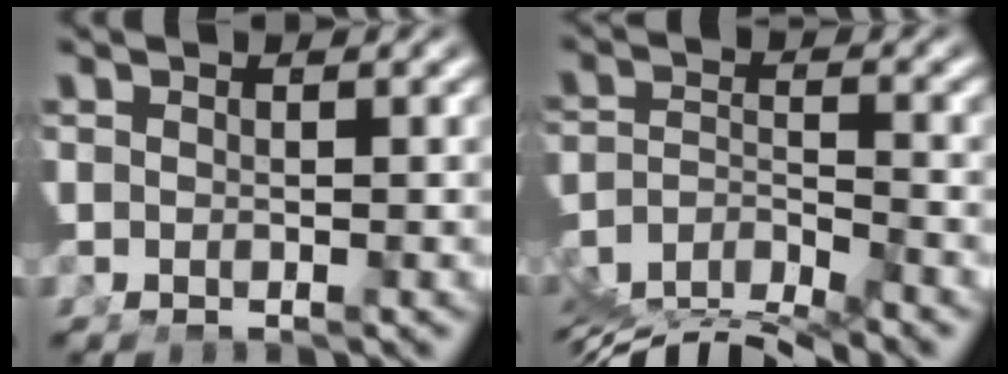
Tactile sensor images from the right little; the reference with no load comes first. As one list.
[{"total": 8.8, "force": [-5.6, 5.2, 4.5], "torque": [-0.089, -0.043, -0.079]}]